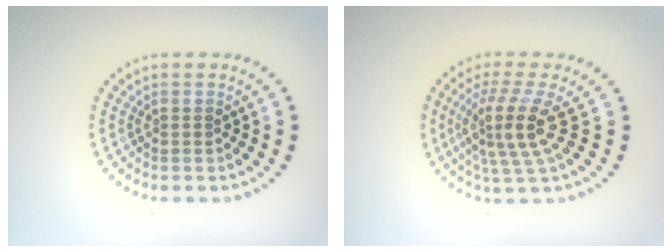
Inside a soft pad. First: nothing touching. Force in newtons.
{"total": 4.3, "press": 3.2, "slide": 2.8}